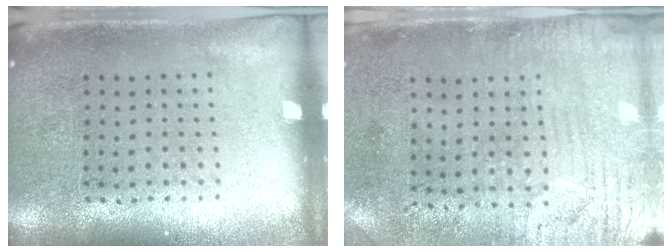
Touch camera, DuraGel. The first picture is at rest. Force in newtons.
{"total": 3.2, "press": 2.6, "slide": 1.9}